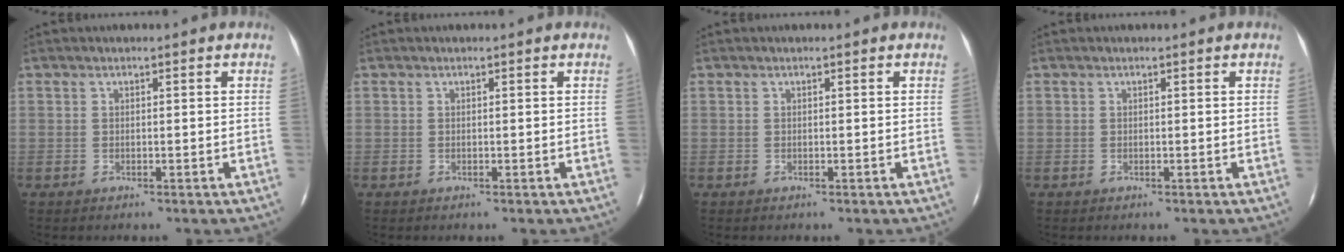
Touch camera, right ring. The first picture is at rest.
{"total": 0.0}
{"total": 0.0}
{"total": 0.0}